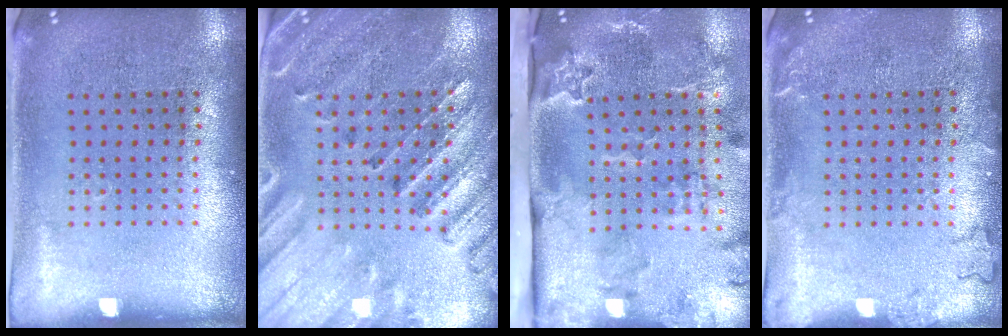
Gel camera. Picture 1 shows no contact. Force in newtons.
{"total": 2.9, "press": 2.6, "slide": 1.1}
{"total": 3.6, "press": 2.4, "slide": 2.6}
{"total": 1.6, "press": 1.6, "slide": 0.3}